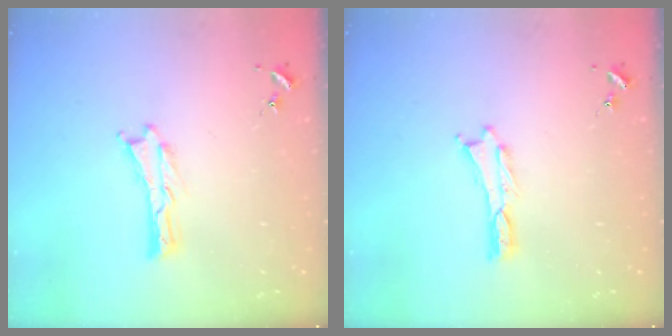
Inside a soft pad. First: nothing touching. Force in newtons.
{"total": 0.0}